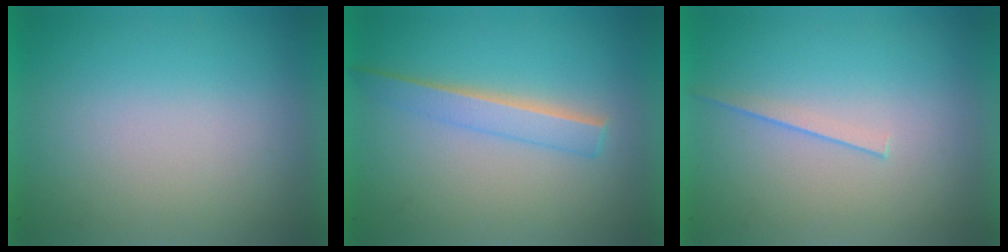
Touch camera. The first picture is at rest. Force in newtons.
{"total": 2.3}
{"total": 1.1}